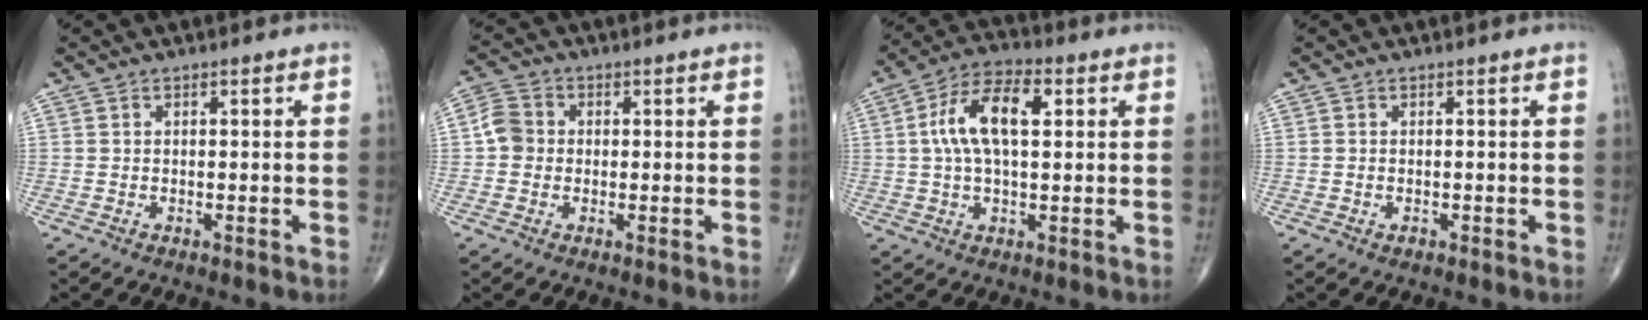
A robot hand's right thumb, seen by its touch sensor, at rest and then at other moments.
{"total": 4.3, "force": [-0.3, 3.8, 2.0], "torque": [-0.025, 0.011, -0.015]}
{"total": 11.4, "force": [2.3, 5.4, 9.8], "torque": [-0.186, 0.029, 0.038]}
{"total": 0.6, "force": [-0.3, 0.5, 0.3], "torque": [-0.002, 0.005, -0.003]}